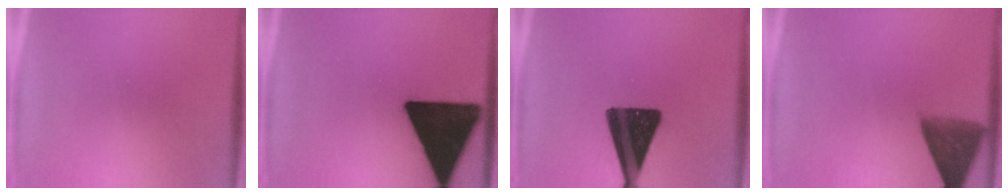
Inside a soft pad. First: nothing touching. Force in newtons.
{"total": 22.0}
{"total": 15.8}
{"total": 8.0}